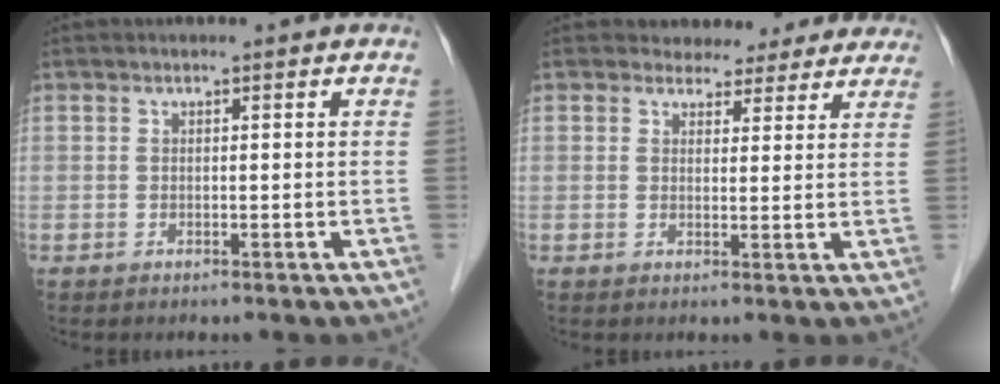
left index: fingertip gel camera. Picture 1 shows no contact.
{"total": 7.3, "force": [6.5, 3.1, 0.7], "torque": [0.011, 0.005, 0.063]}